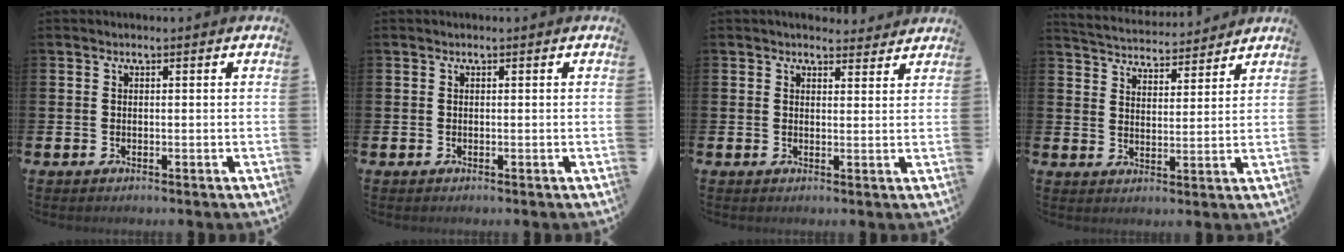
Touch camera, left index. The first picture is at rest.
{"total": 0.0}
{"total": 2.8, "force": [2.7, 0.9, 0.0], "torque": [0.009, -0.014, 0.047]}
{"total": 4.8, "force": [4.8, 0.8, 0.0], "torque": [-0.016, -0.037, 0.082]}